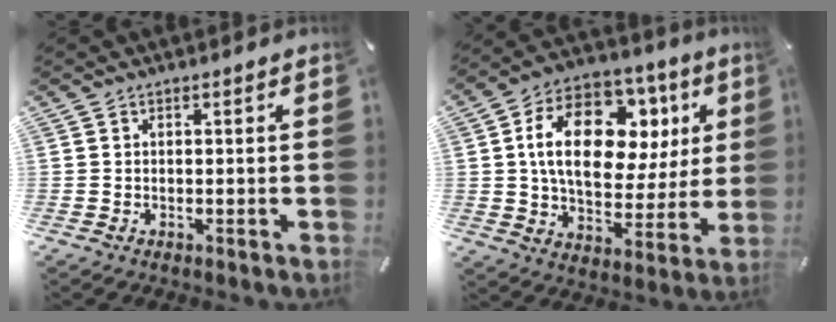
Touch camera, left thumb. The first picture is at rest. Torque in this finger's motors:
{"motor_torque": [1.16, 1.53, 1.56, -1.22, 0.56]}